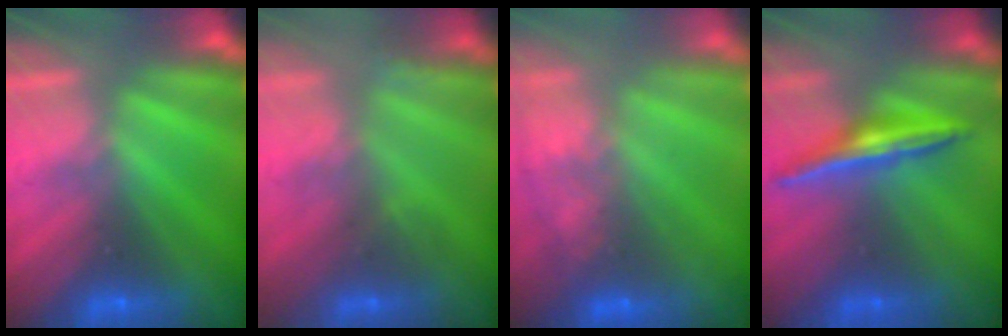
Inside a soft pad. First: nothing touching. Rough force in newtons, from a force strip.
{"total": 2.8}
{"total": 6.3}
{"total": 1.6}